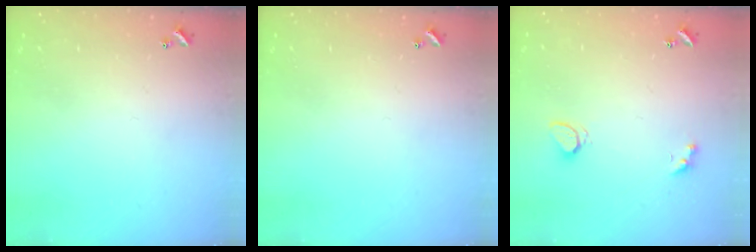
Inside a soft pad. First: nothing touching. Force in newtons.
{"total": 0.0}
{"total": 2.1, "press": 2.0, "slide": 0.6}